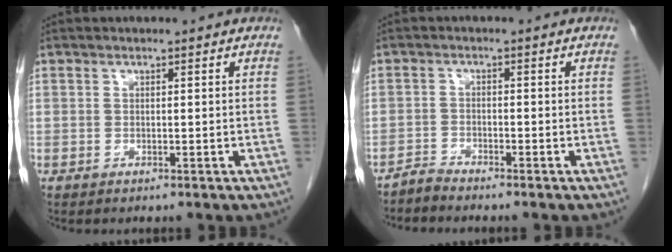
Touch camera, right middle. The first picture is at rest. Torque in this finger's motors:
{"motor_torque": [-0.01, 0.16, -0.03, -0.01]}